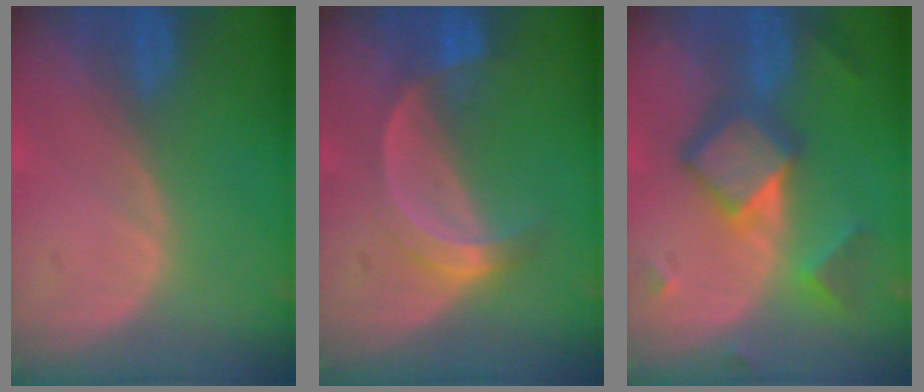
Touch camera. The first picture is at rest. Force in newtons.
{"total": 5.2, "press": 4.7, "slide": 2.2}
{"total": 7.7, "press": 7.7, "slide": 0.7}